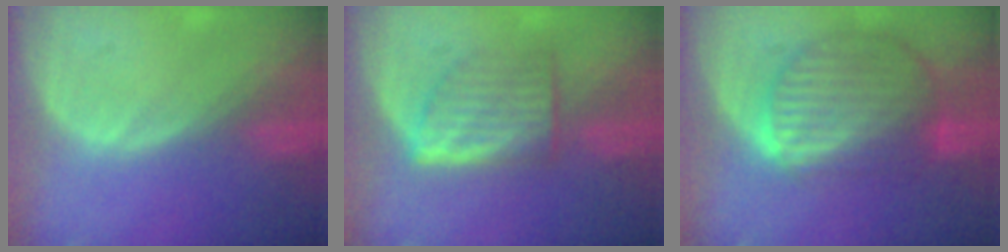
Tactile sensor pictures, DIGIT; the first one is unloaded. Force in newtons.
{"total": 6.3, "press": 6.0, "slide": 1.7}
{"total": 10.4, "press": 8.9, "slide": 5.4}